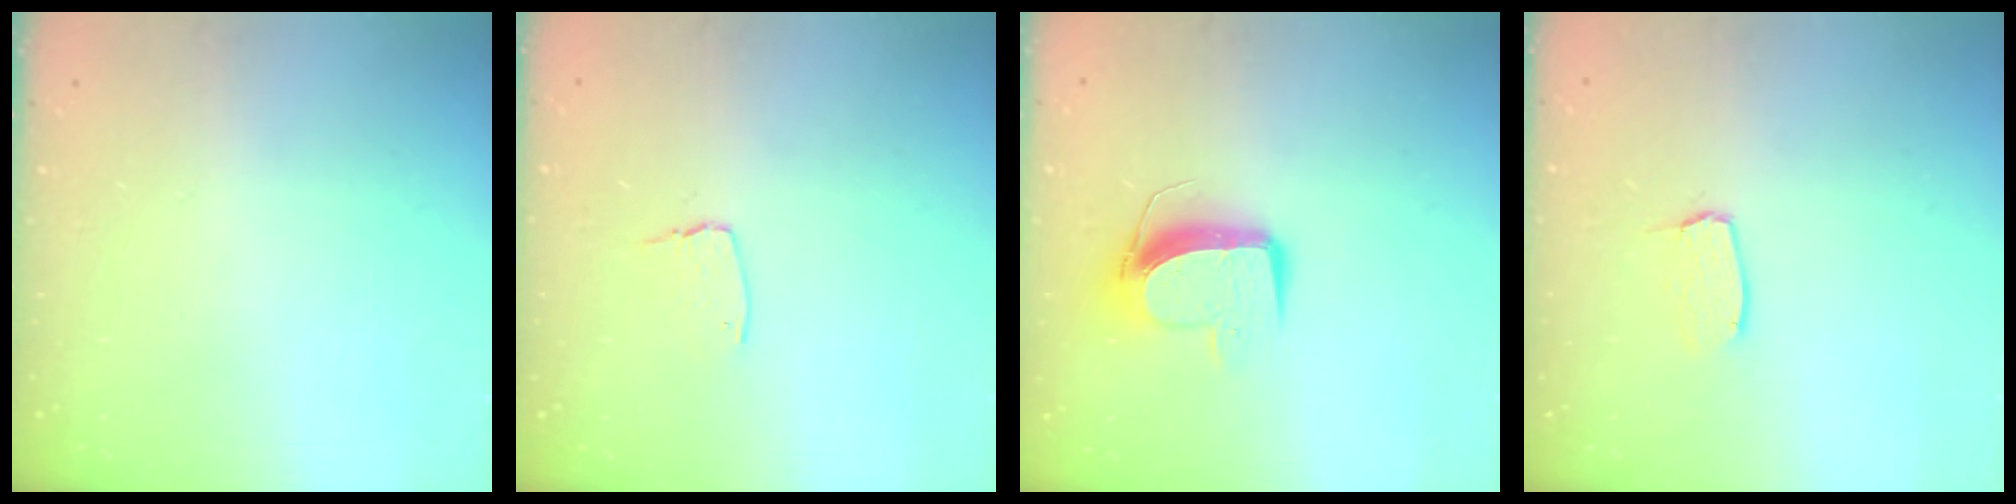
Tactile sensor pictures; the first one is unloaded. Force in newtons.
{"total": 5.4, "press": 5.3, "slide": 0.5}
{"total": 9.5, "press": 9.5, "slide": 0.9}
{"total": 4.9, "press": 4.9, "slide": 0.3}